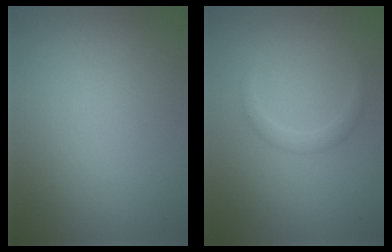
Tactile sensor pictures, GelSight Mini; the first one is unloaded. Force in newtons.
{"total": 1.3, "press": 1.3, "slide": 0.0}